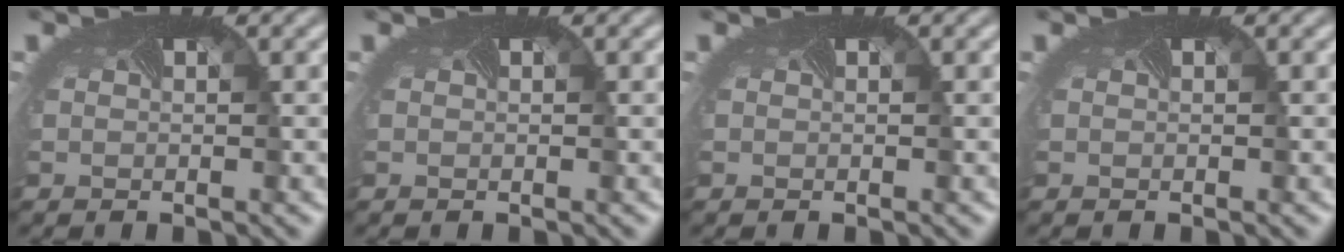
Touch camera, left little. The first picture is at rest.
{"total": 0.0}
{"total": 0.0}
{"total": 0.0}